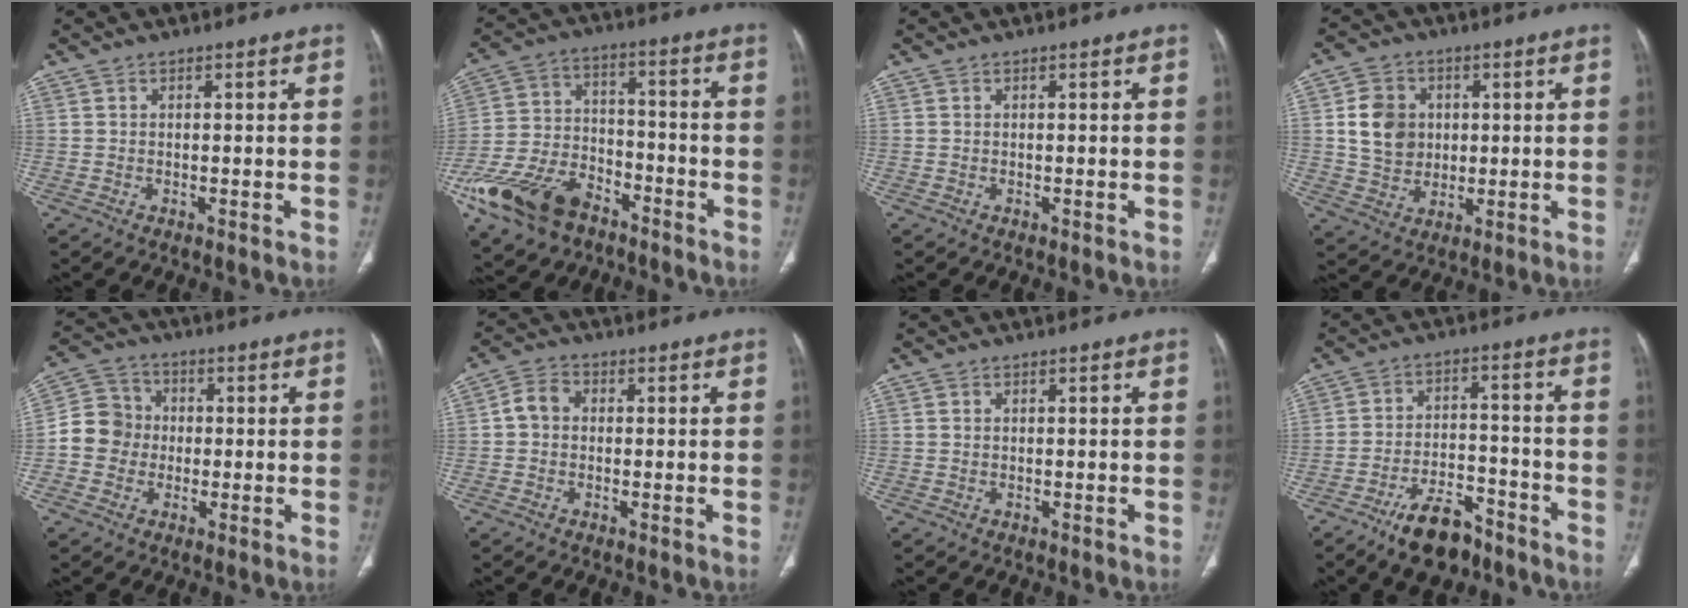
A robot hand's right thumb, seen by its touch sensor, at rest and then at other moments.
{"total": 17.8, "force": [-11.1, 10.4, 9.3], "torque": [-0.179, 0.049, -0.199]}
{"total": 0.0}
{"total": 9.2, "force": [1.4, 8.0, 4.4], "torque": [-0.050, -0.005, 0.028]}
{"total": 8.5, "force": [-0.8, 7.9, 2.9], "torque": [-0.031, 0.026, -0.025]}
{"total": 4.0, "force": [0.0, 3.3, 2.3], "torque": [-0.035, 0.013, -0.008]}
{"total": 0.0}
{"total": 12.0, "force": [-8.7, 4.8, 6.7], "torque": [-0.105, 0.058, -0.151]}